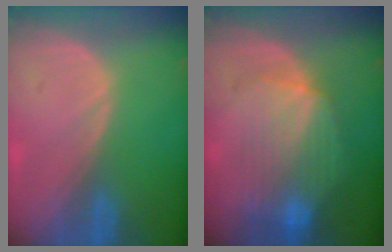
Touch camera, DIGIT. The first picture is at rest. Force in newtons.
{"total": 8.9, "press": 8.0, "slide": 3.8}